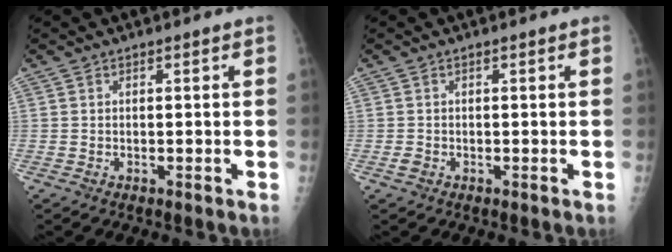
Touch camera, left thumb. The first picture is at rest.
{"total": 0.9, "force": [-0.3, 0.7, 0.4], "torque": [-0.007, 0.000, -0.005]}